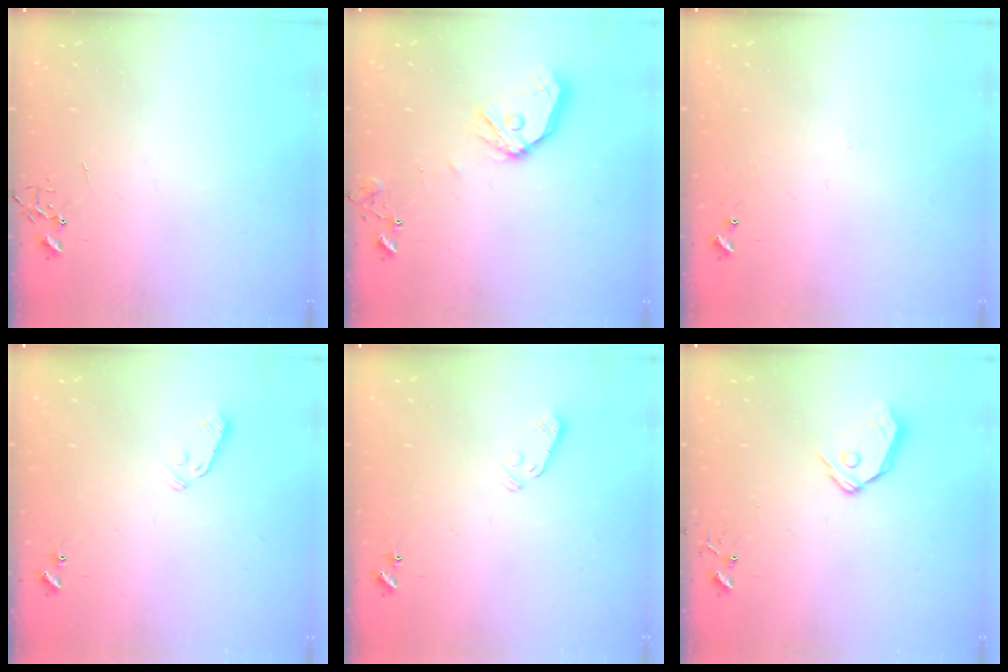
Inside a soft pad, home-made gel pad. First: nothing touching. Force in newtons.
{"total": 12.8, "press": 12.7, "slide": 1.8}
{"total": 4.5, "press": 4.4, "slide": 0.4}
{"total": 3.8, "press": 3.7, "slide": 0.8}
{"total": 3.5, "press": 3.5, "slide": 0.4}
{"total": 9.3, "press": 9.2, "slide": 1.2}